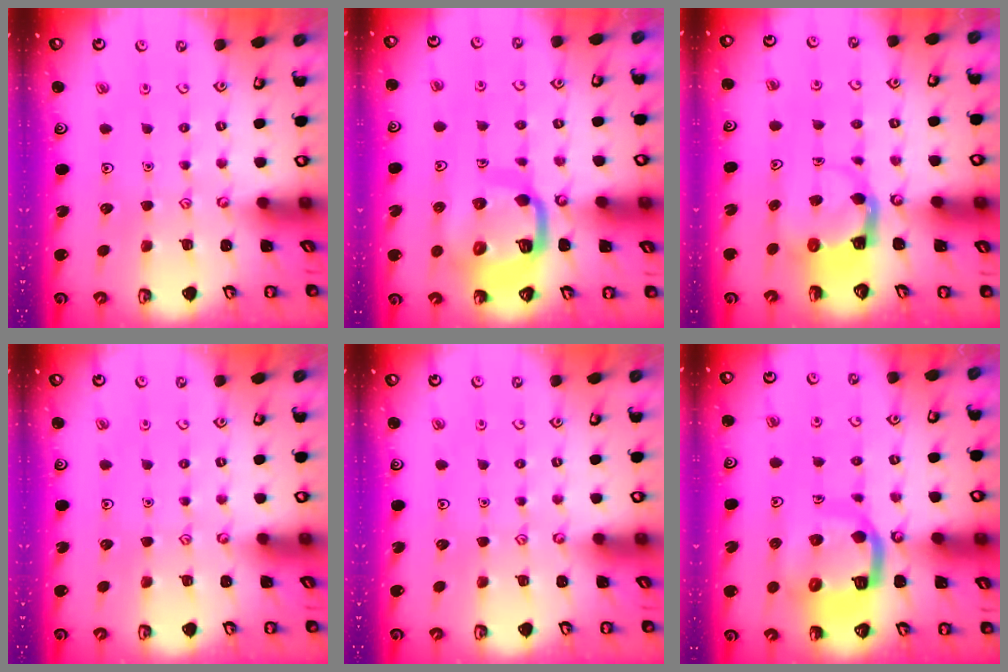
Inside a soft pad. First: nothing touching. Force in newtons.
{"total": 12.0, "press": 11.9, "slide": 1.4}
{"total": 3.9, "press": 3.9, "slide": 0.3}
{"total": 0.0}
{"total": 0.0}
{"total": 11.9, "press": 11.8, "slide": 1.2}